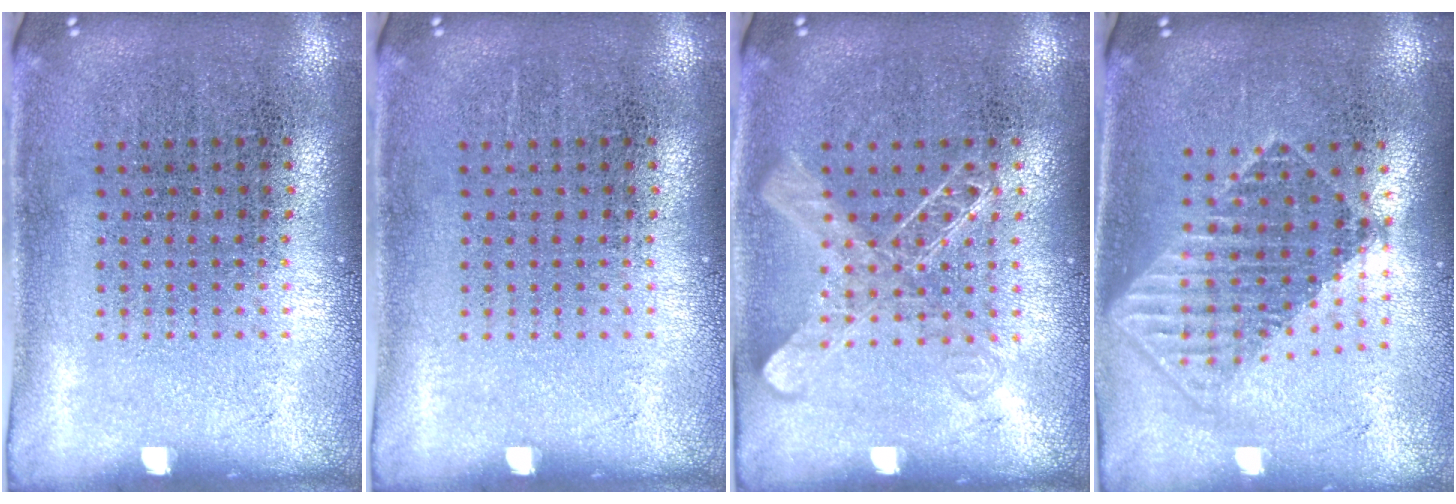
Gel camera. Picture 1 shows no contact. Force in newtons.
{"total": 0.0}
{"total": 2.0, "press": 1.9, "slide": 0.3}
{"total": 1.7, "press": 1.4, "slide": 1.0}